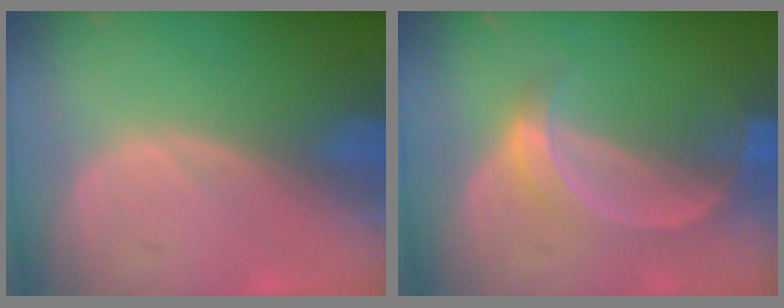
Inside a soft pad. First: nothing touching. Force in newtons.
{"total": 5.0, "press": 5.0, "slide": 0.2}